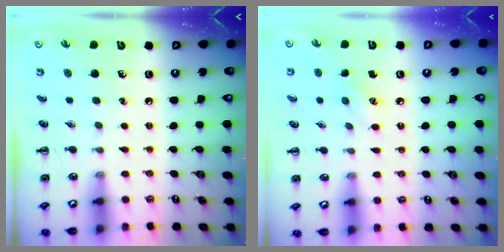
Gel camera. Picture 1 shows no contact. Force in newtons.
{"total": 4.6, "press": 4.4, "slide": 1.3}